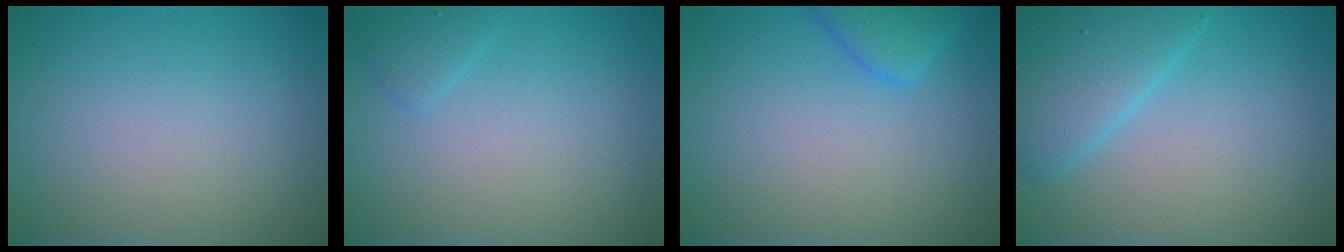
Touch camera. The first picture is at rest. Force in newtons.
{"total": 1.1, "press": 1.1, "slide": 0.1}
{"total": 2.5, "press": 2.5, "slide": 0.4}
{"total": 4.5, "press": 4.5, "slide": 0.2}